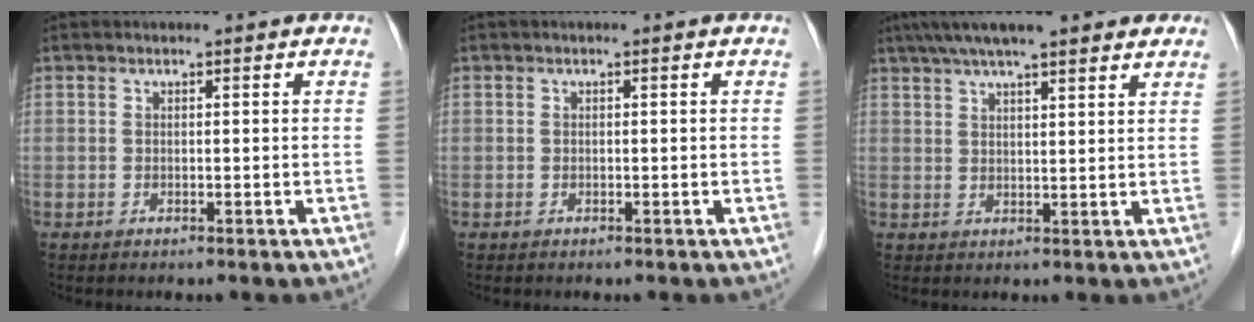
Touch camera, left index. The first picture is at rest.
{"total": 0.0}
{"total": 14.3, "force": [11.3, 2.4, 8.3], "torque": [-0.133, 0.045, 0.159]}